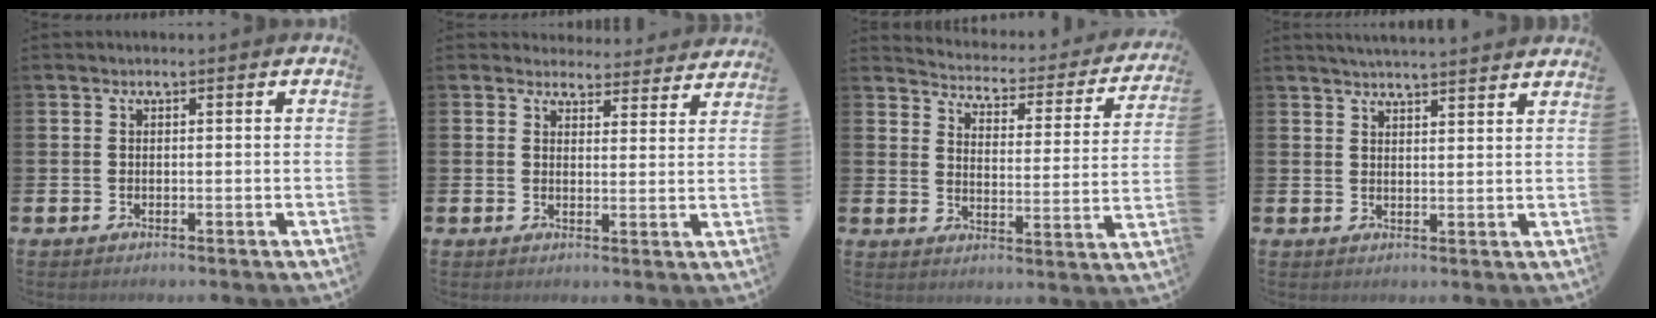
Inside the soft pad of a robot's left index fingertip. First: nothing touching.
{"total": 4.0, "force": [3.9, 1.2, -0.2], "torque": [0.002, -0.029, 0.067]}
{"total": 4.0, "force": [3.9, 1.1, 0.5], "torque": [-0.028, -0.042, 0.057]}
{"total": 3.7, "force": [3.7, -0.5, 0.2], "torque": [-0.006, -0.020, 0.066]}